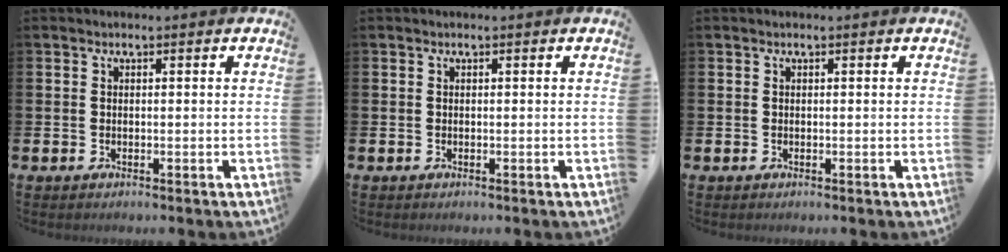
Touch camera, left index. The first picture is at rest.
{"total": 0.0}
{"total": 0.0}